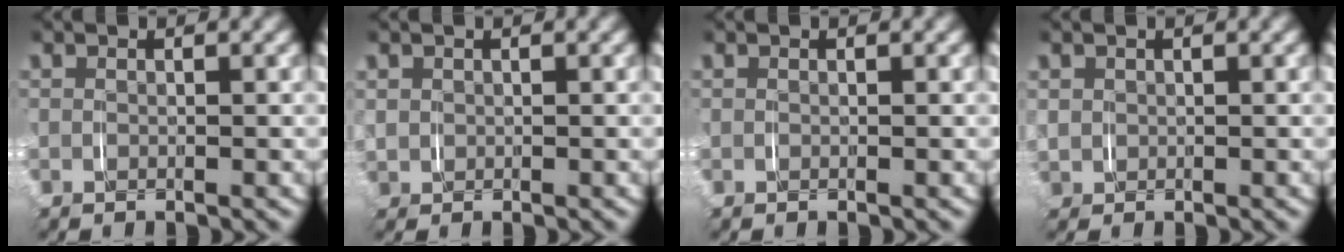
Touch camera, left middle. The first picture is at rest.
{"total": 2.3, "force": [0.3, 2.2, 0.6], "torque": [-0.034, -0.004, 0.008]}
{"total": 0.0}
{"total": 2.6, "force": [0.2, 2.4, 0.7], "torque": [-0.040, -0.006, 0.008]}